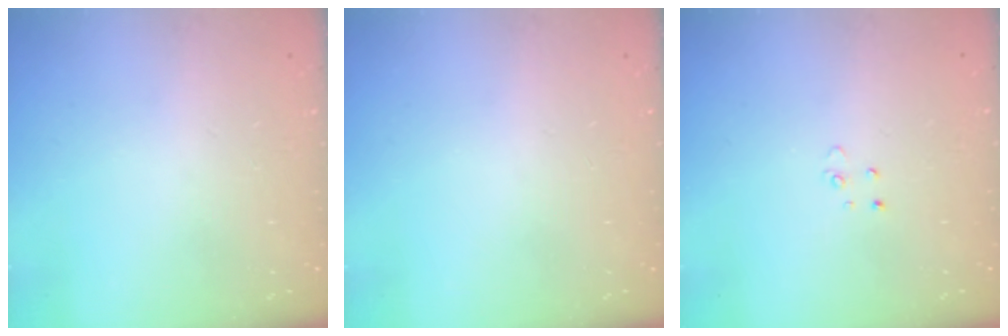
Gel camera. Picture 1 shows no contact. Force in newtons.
{"total": 0.0}
{"total": 2.6, "press": 2.6, "slide": 0.2}